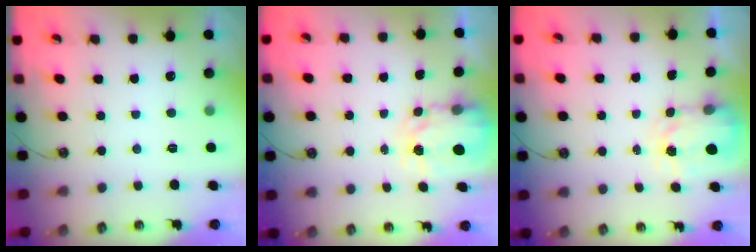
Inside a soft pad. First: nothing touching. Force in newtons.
{"total": 3.9, "press": 3.9, "slide": 0.3}
{"total": 3.9, "press": 3.8, "slide": 0.5}